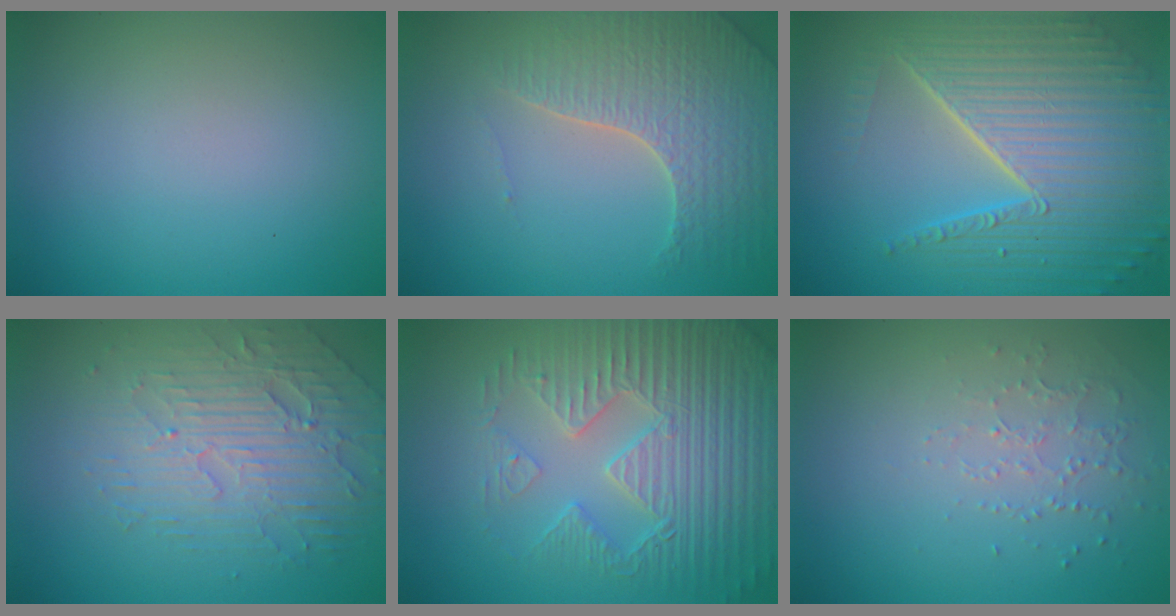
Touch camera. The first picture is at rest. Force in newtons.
{"total": 4.4, "press": 4.3, "slide": 1.1}
{"total": 9.5, "press": 6.0, "slide": 7.4}
{"total": 4.5, "press": 3.9, "slide": 2.2}
{"total": 6.6, "press": 5.5, "slide": 3.6}
{"total": 1.0, "press": 0.7, "slide": 0.8}